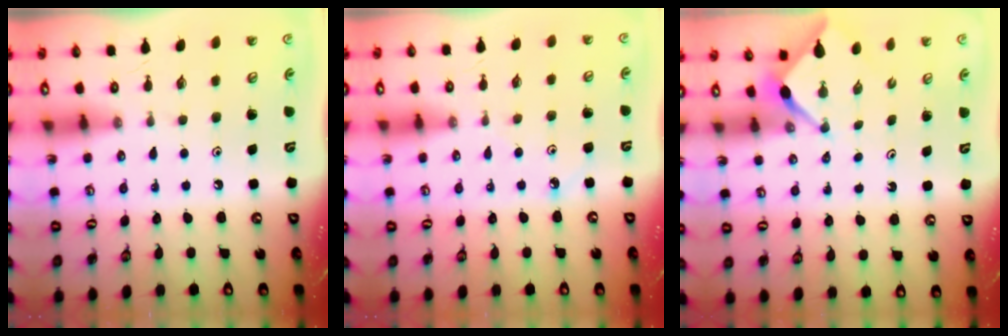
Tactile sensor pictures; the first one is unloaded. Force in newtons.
{"total": 2.9, "press": 2.9, "slide": 0.3}
{"total": 2.6, "press": 2.6, "slide": 0.3}